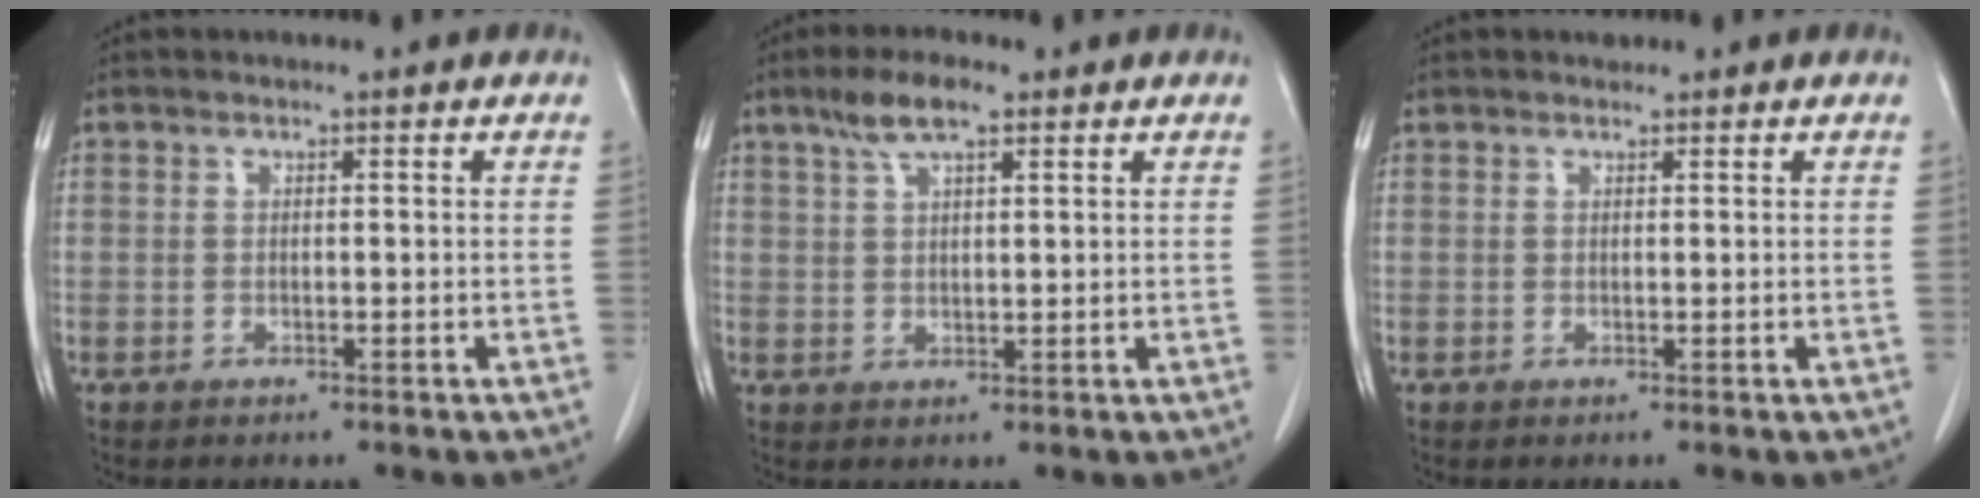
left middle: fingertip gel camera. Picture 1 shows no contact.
{"total": 5.3, "force": [3.5, 1.2, 3.8], "torque": [-0.081, 0.012, 0.066]}
{"total": 0.7, "force": [0.6, 0.3, -0.2], "torque": [-0.003, 0.006, 0.011]}